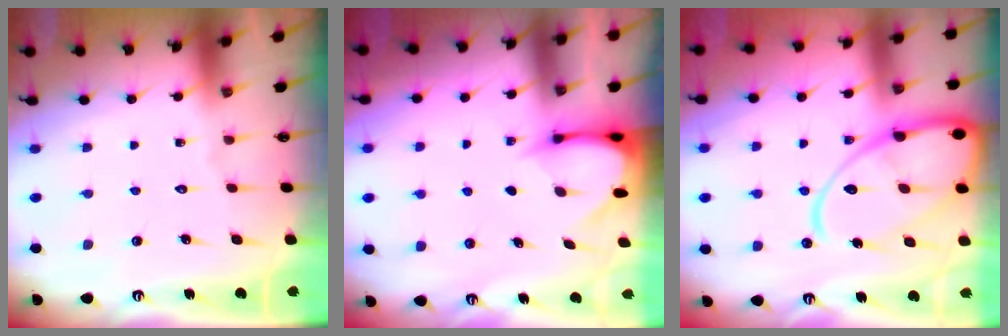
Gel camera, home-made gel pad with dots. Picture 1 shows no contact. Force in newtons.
{"total": 3.4, "press": 3.4, "slide": 0.3}
{"total": 18.7, "press": 18.6, "slide": 1.9}